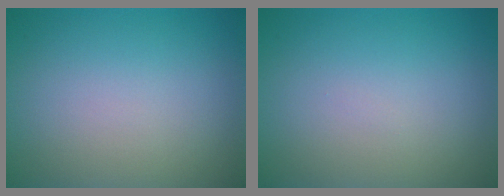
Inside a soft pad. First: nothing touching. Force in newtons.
{"total": 0.0}